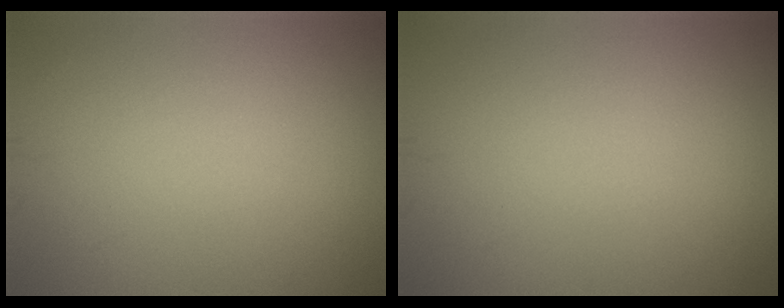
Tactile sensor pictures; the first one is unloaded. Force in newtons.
{"total": 0.0}